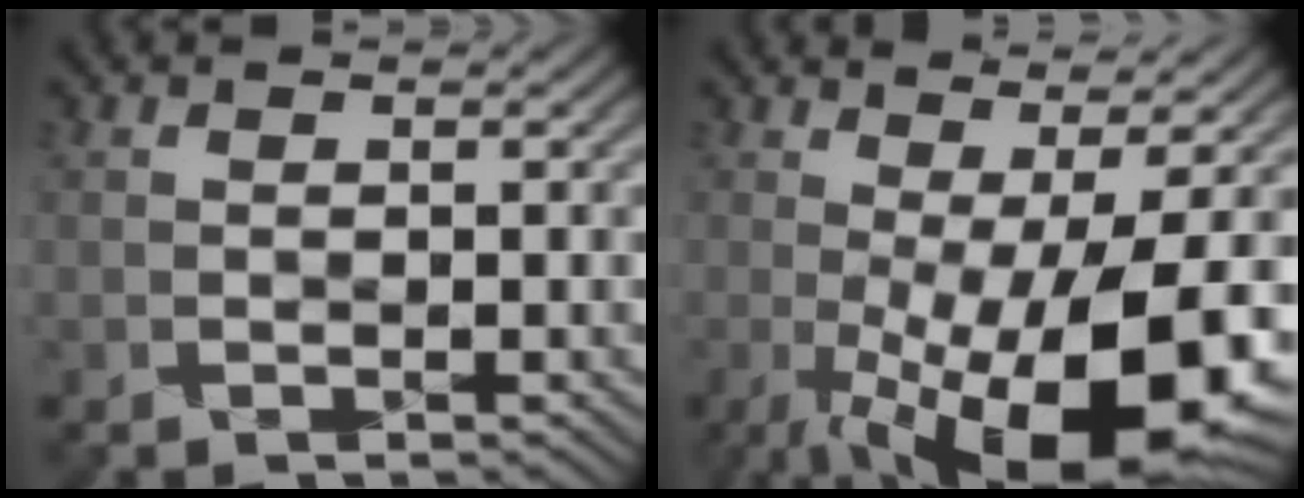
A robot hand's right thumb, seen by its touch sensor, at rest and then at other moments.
{"total": 15.6, "force": [-4.0, 4.5, 14.4], "torque": [-0.226, -0.010, -0.058]}